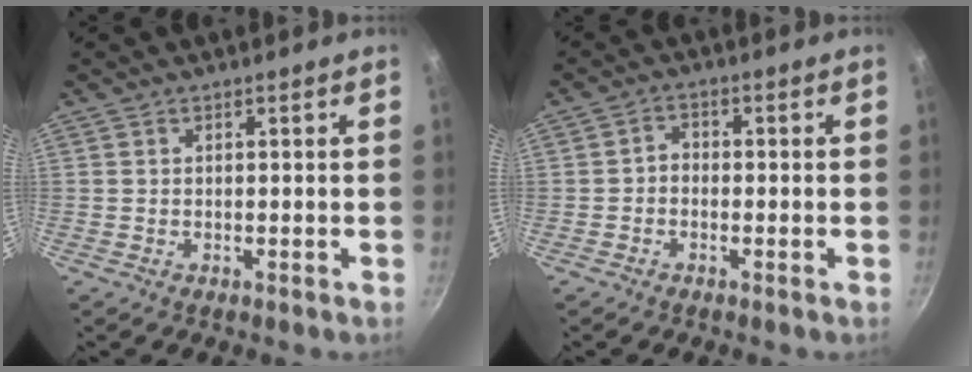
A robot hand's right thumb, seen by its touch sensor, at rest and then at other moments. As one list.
[{"total": 2.2, "force": [-0.8, 1.7, 1.2], "torque": [-0.015, 0.015, -0.021]}]